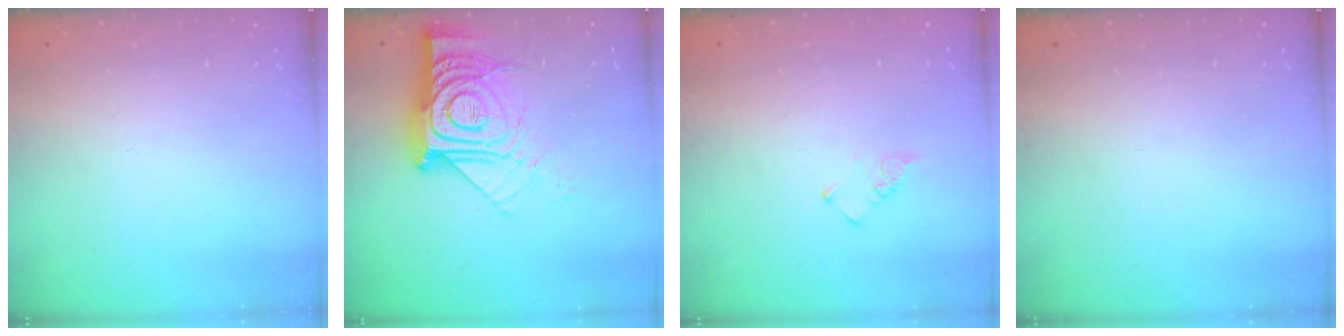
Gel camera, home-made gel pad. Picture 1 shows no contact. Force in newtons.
{"total": 17.1, "press": 17.0, "slide": 1.5}
{"total": 1.9, "press": 1.9, "slide": 0.3}
{"total": 0.0}